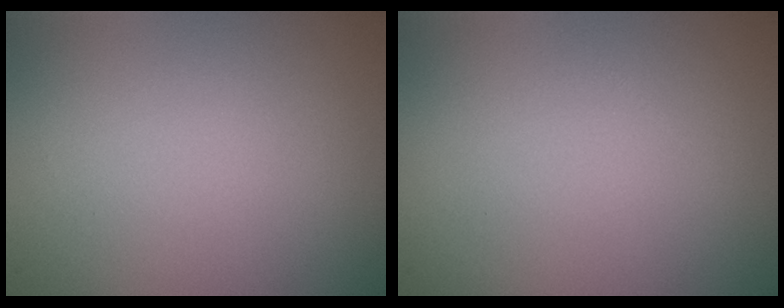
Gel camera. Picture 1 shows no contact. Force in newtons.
{"total": 0.0}